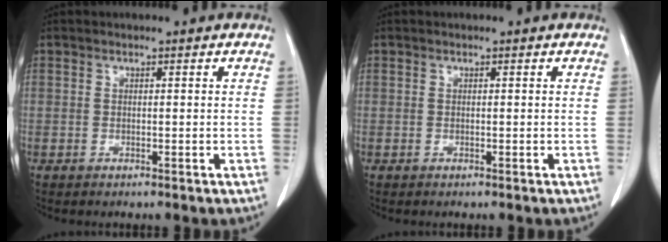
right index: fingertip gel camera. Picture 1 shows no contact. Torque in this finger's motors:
{"motor_torque": [0.00, 0.00, 0.00, 0.00]}